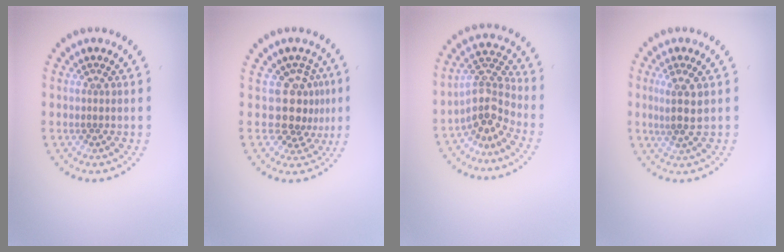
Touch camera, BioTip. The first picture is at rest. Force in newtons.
{"total": 3.7, "press": 2.7, "slide": 2.5}
{"total": 4.0, "press": 2.9, "slide": 2.8}
{"total": 2.6, "press": 2.2, "slide": 1.4}